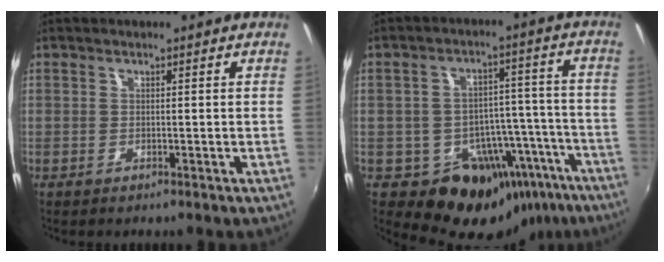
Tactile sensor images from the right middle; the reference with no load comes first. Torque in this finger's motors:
{"motor_torque": [1.03, -1.11, 0.23, 0.04]}